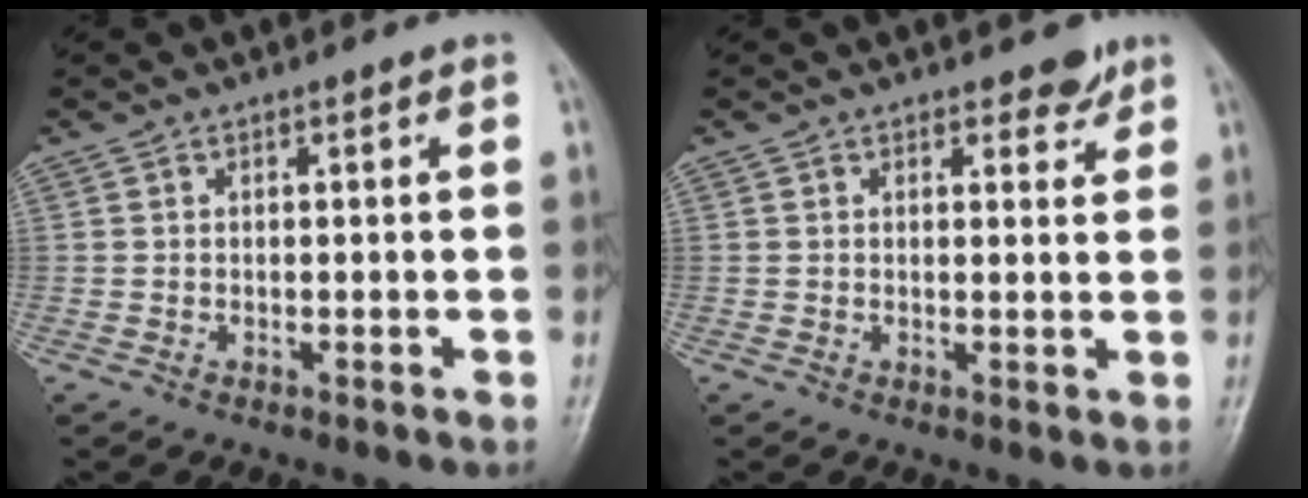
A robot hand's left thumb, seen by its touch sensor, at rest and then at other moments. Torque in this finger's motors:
{"motor_torque": [-0.14, -0.09, -0.19, -0.23, 0.04]}